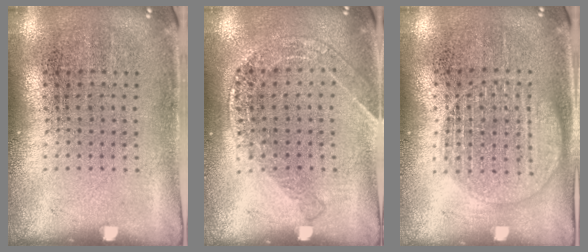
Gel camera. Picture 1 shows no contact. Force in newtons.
{"total": 1.4, "press": 1.3, "slide": 0.3}
{"total": 1.4, "press": 1.4, "slide": 0.2}